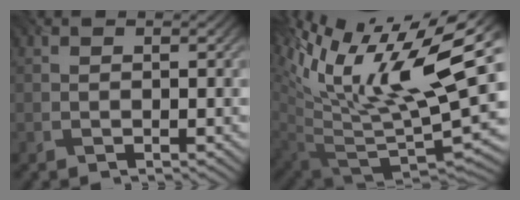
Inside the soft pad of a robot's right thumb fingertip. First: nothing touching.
{"total": 17.3, "force": [7.5, 7.2, 13.9], "torque": [-0.263, 0.009, 0.134]}